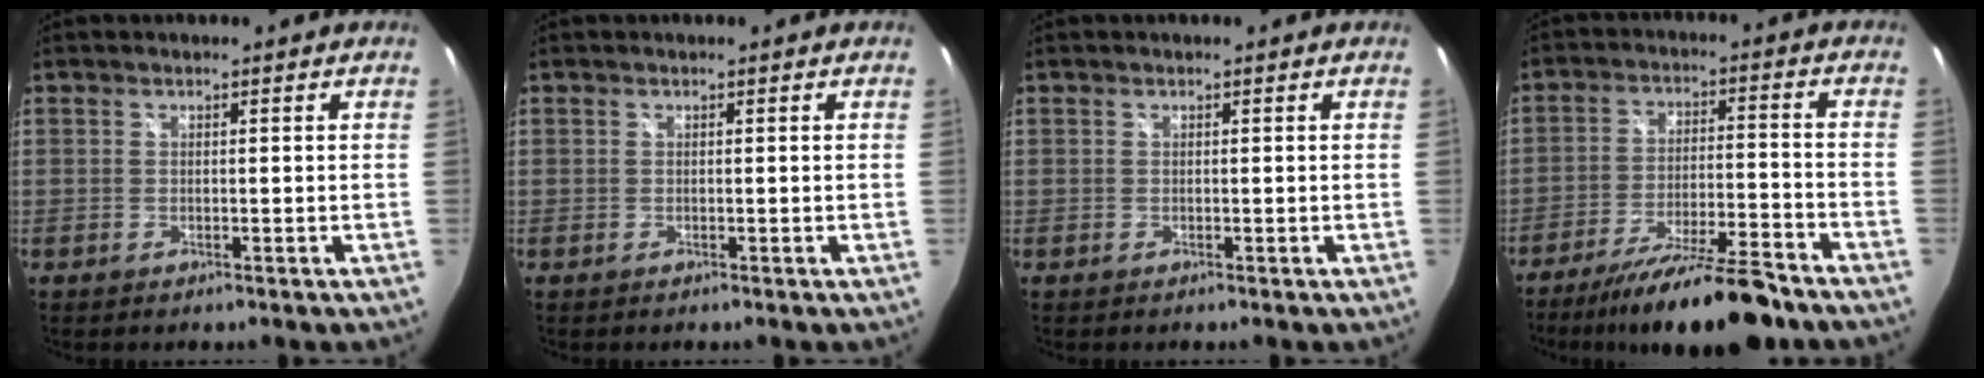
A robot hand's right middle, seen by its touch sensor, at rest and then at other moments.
{"total": 0.0}
{"total": 0.0}
{"total": 16.5, "force": [-13.6, 1.9, 9.1], "torque": [-0.170, -0.021, -0.212]}